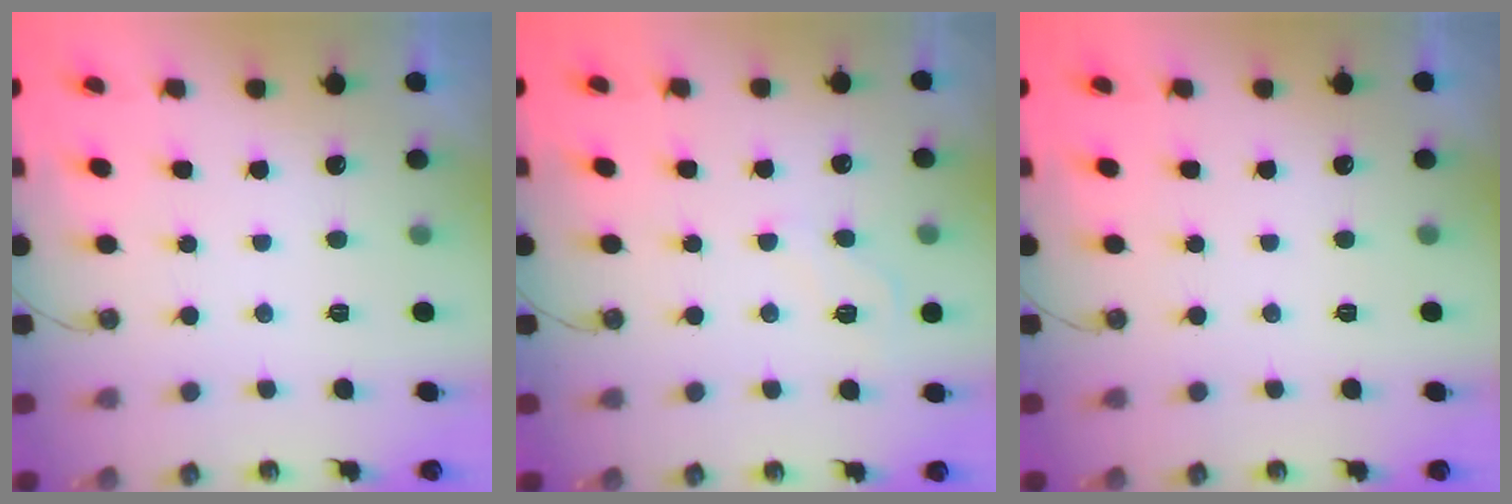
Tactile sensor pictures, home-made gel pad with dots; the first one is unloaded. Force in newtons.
{"total": 3.8, "press": 3.8, "slide": 0.6}
{"total": 0.0}